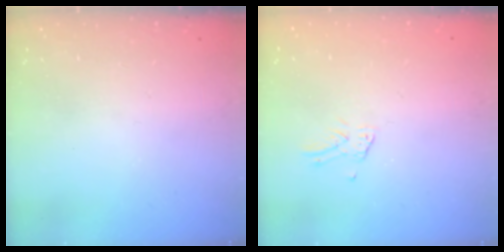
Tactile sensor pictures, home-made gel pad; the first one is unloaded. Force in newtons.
{"total": 1.1, "press": 1.1, "slide": 0.1}